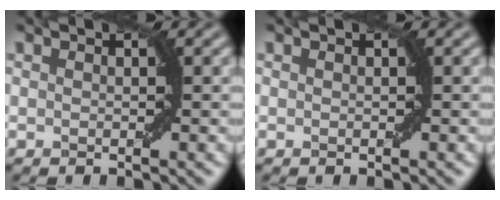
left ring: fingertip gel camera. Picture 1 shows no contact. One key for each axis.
{"total": 0.0}